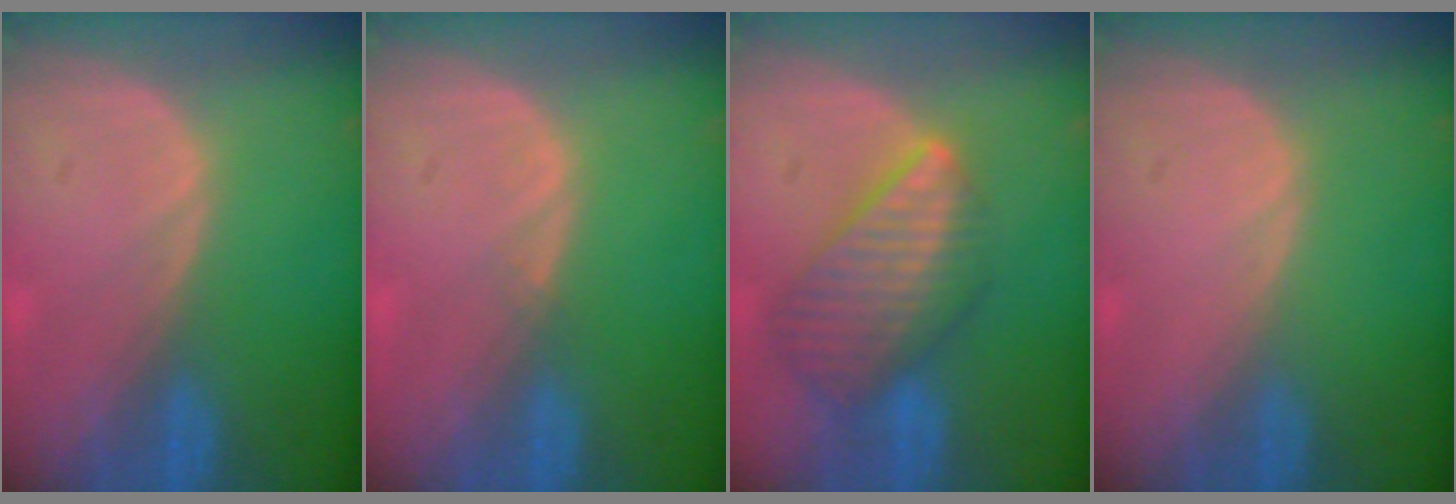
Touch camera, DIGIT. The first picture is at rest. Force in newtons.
{"total": 0.5, "press": 0.5, "slide": 0.1}
{"total": 8.9, "press": 7.8, "slide": 4.3}
{"total": 0.0}